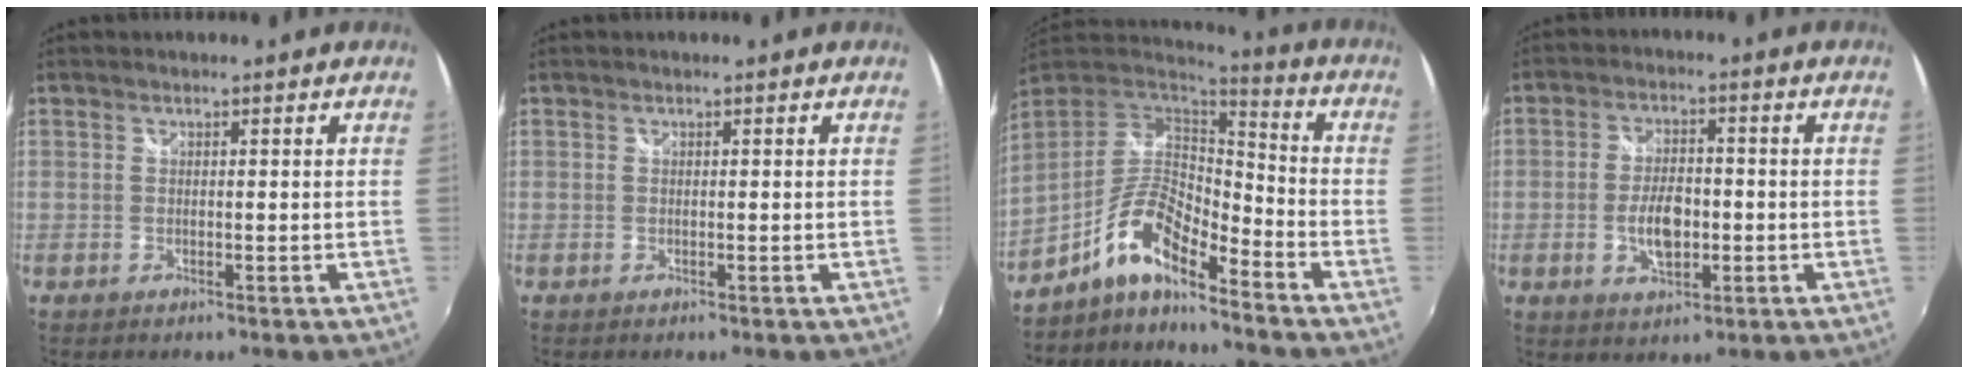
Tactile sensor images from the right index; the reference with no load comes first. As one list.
[{"total": 0.0}, {"total": 11.2, "force": [-8.0, 2.8, 7.4], "torque": [-0.155, 0.008, -0.157]}, {"total": 7.2, "force": [-1.7, 3.7, 5.9], "torque": [-0.116, 0.000, -0.026]}]